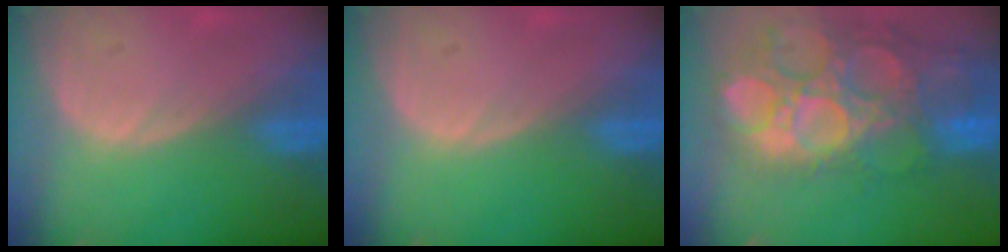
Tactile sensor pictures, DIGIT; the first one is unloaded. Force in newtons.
{"total": 0.0}
{"total": 15.6, "press": 12.8, "slide": 8.9}